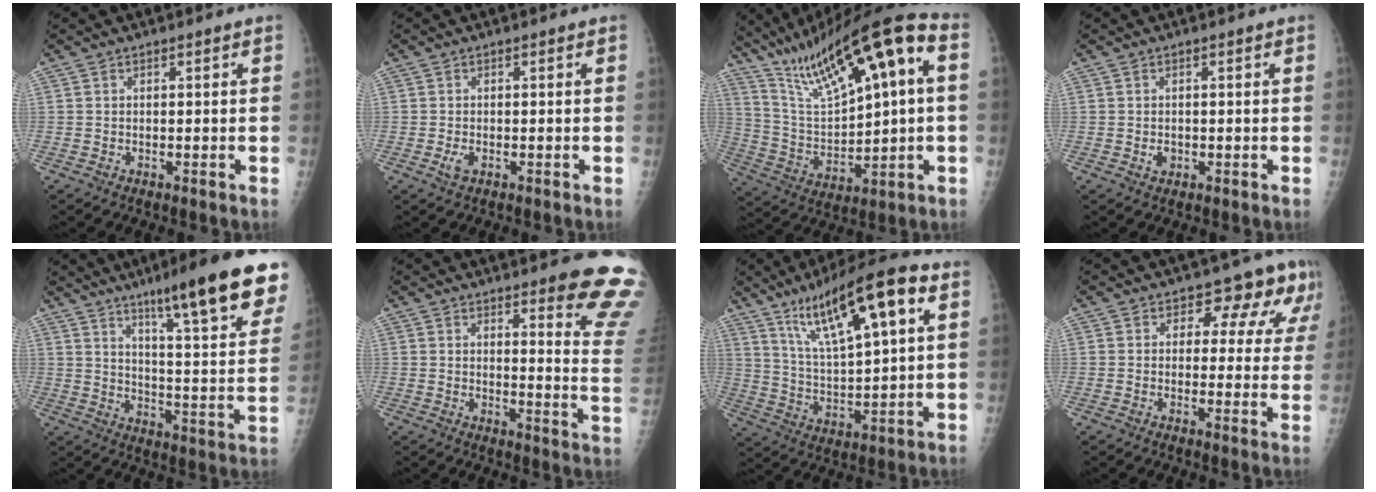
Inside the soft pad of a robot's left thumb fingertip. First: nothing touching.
{"total": 1.9, "force": [-0.7, 1.1, 1.4], "torque": [-0.029, -0.002, -0.013]}
{"total": 22.1, "force": [9.2, 6.4, 19.1], "torque": [-0.312, 0.006, 0.175]}
{"total": 1.6, "force": [-0.4, 1.4, 0.9], "torque": [-0.006, 0.002, -0.002]}
{"total": 23.1, "force": [14.7, 2.8, 17.6], "torque": [-0.227, -0.062, 0.214]}
{"total": 13.8, "force": [10.5, 2.1, 8.7], "torque": [-0.074, -0.094, 0.111]}
{"total": 19.5, "force": [9.1, 5.0, 16.5], "torque": [-0.259, -0.012, 0.159]}
{"total": 9.5, "force": [5.8, 5.6, 5.1], "torque": [-0.017, -0.025, 0.052]}